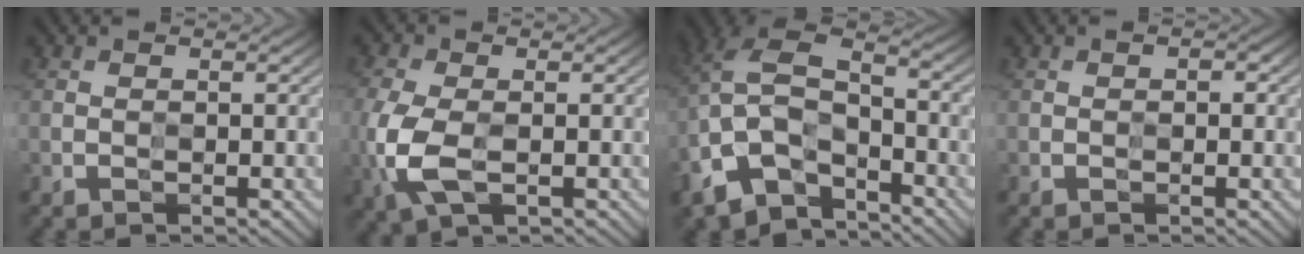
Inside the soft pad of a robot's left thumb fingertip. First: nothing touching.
{"total": 7.0, "force": [-1.7, 3.9, 5.5], "torque": [-0.149, -0.008, -0.035]}
{"total": 13.0, "force": [-6.6, 6.9, 8.8], "torque": [-0.195, -0.009, -0.133]}
{"total": 0.9, "force": [-0.1, 0.6, 0.7], "torque": [-0.003, 0.001, -0.003]}